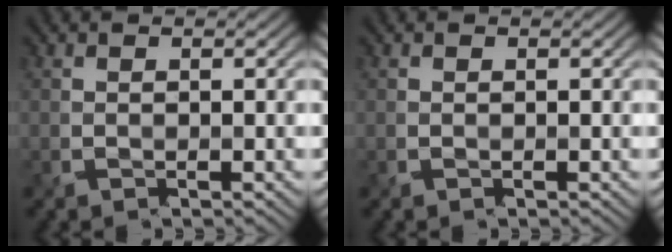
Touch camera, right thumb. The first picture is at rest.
{"total": 0.0}